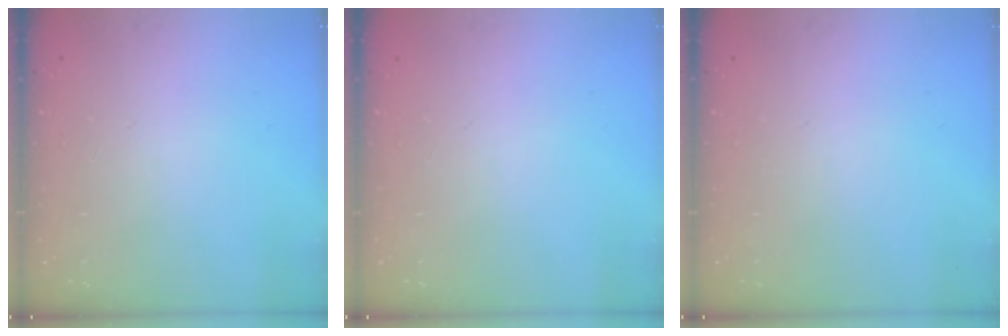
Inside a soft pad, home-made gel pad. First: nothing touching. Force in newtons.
{"total": 0.0}
{"total": 0.0}